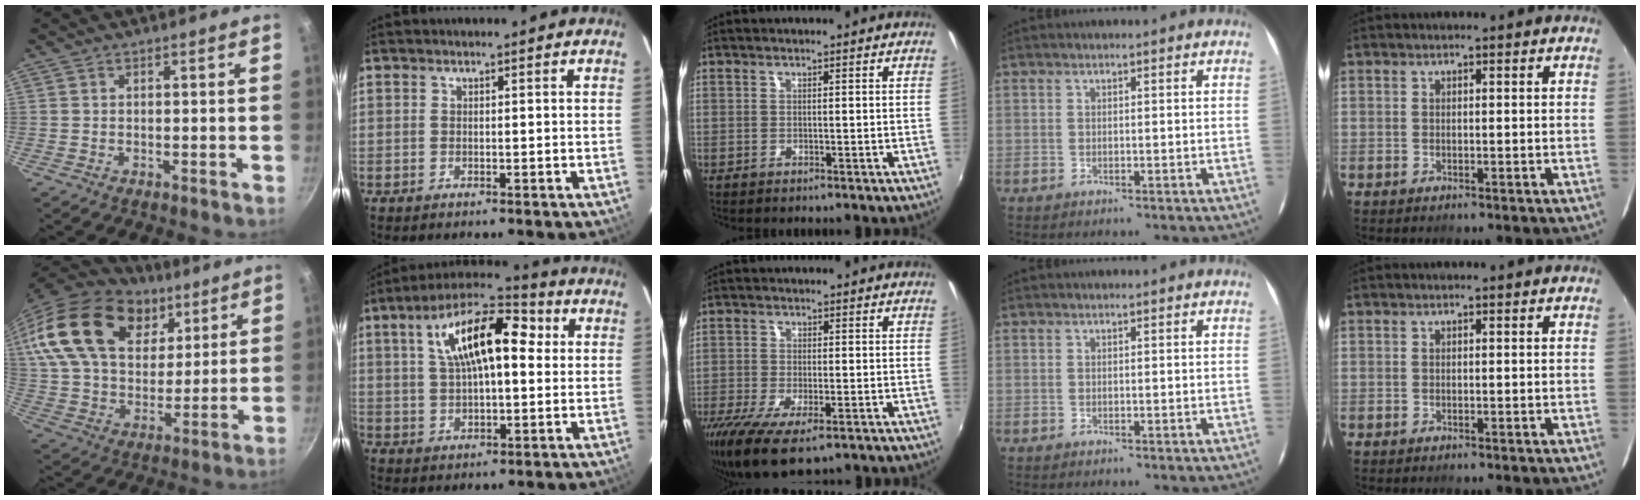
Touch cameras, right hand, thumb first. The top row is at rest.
{"thumb": {"total": 30.9, "force": [14.8, 20.1, 18.2], "torque": [-0.352, 0.002, 0.262]}, "index": {"total": 16.6, "force": [4.5, 7.2, 14.2], "torque": [-0.250, 0.035, 0.068]}, "middle": {"total": 10.9, "force": [-6.8, 3.8, 7.7], "torque": [-0.170, -0.045, -0.117]}}